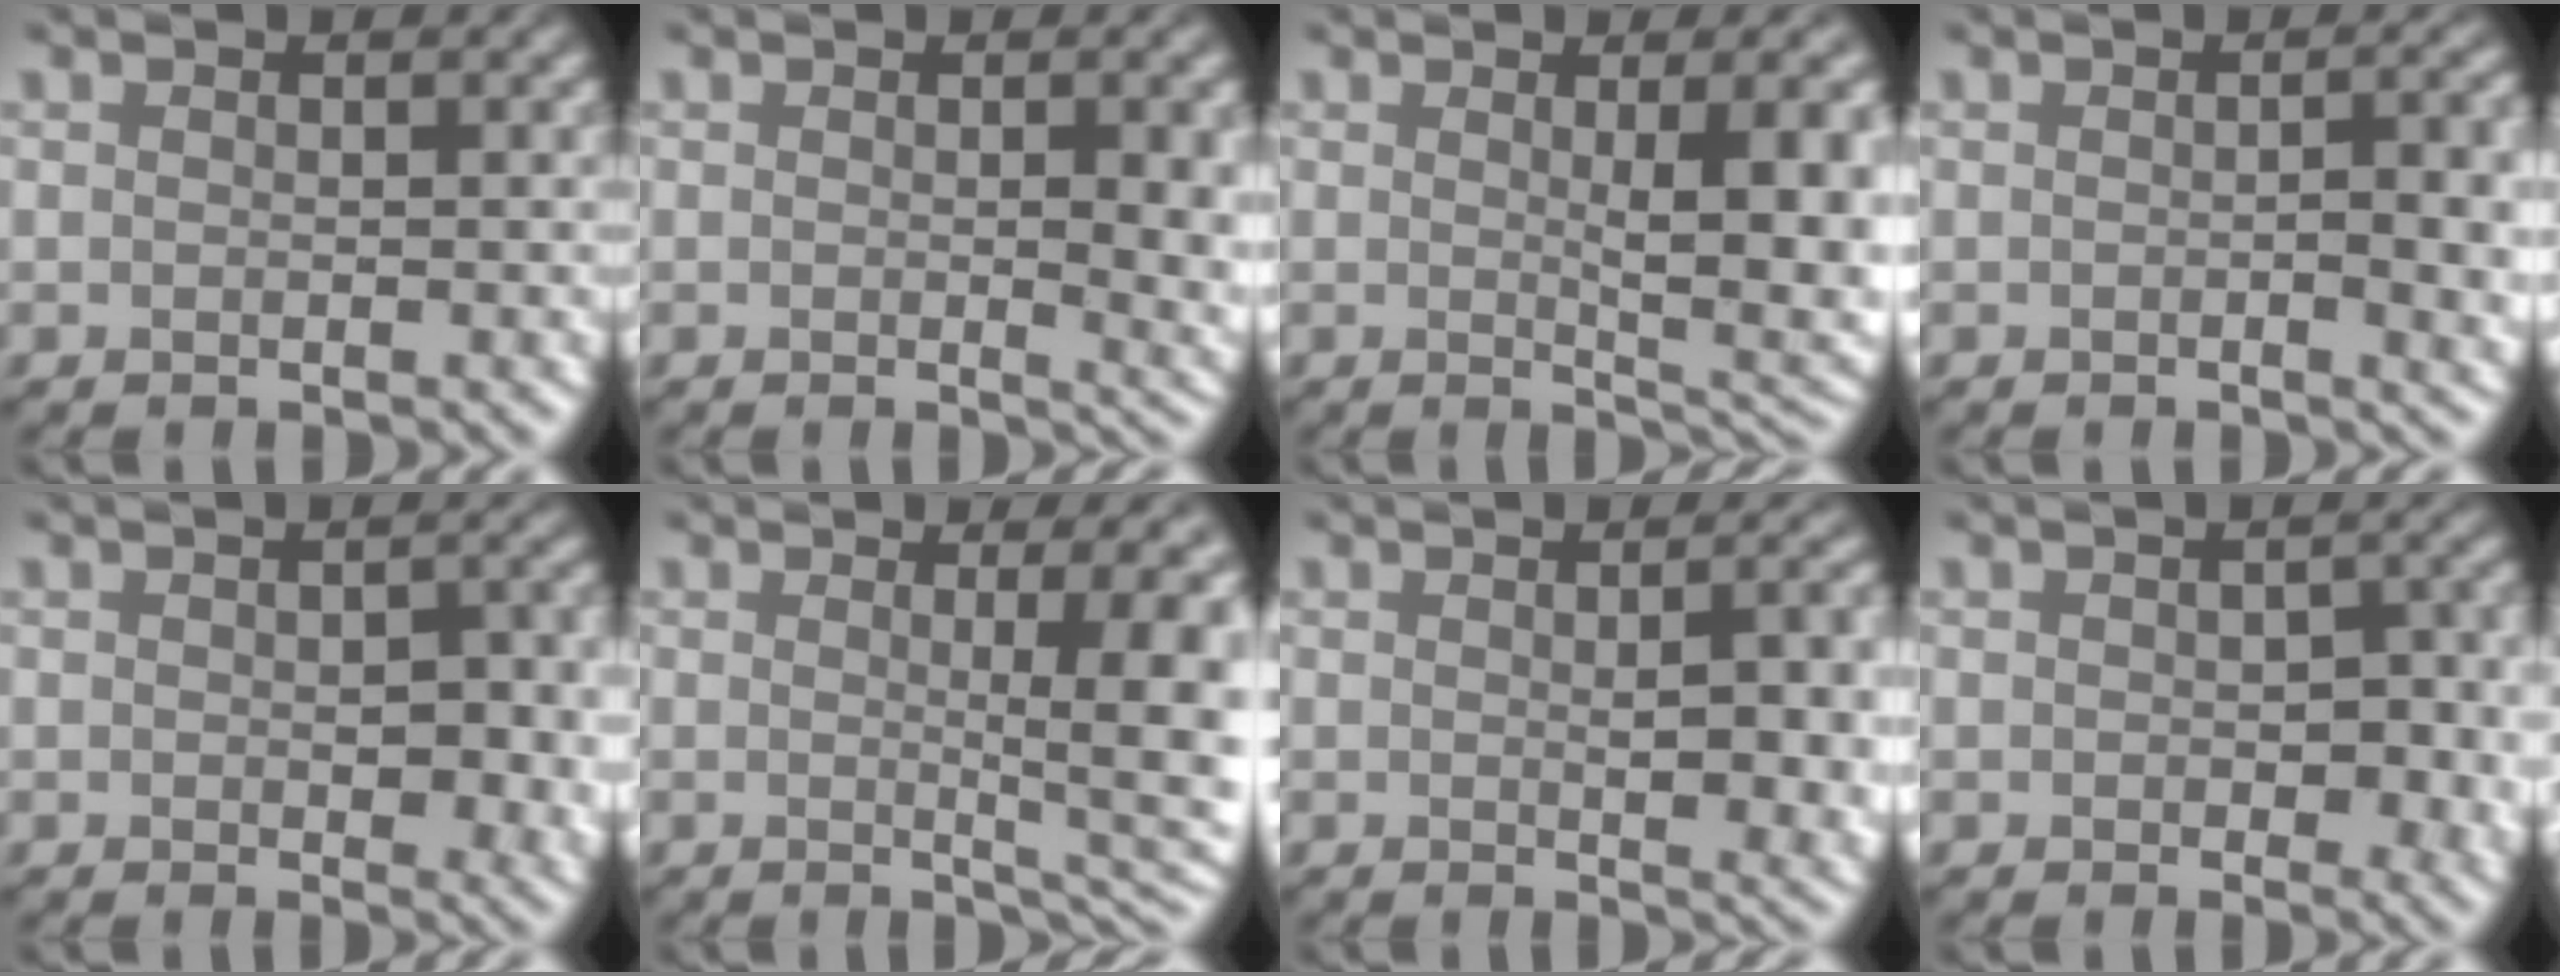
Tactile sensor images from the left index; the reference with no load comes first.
{"total": 4.1, "force": [0.1, 1.1, 3.9], "torque": [-0.048, -0.006, 0.004]}
{"total": 7.2, "force": [0.6, 2.0, 6.9], "torque": [-0.085, -0.009, 0.017]}
{"total": 4.2, "force": [-0.4, 1.2, 4.0], "torque": [-0.052, -0.004, -0.004]}
{"total": 4.3, "force": [-0.2, 2.3, 3.7], "torque": [-0.042, -0.007, 0.001]}
{"total": 7.5, "force": [0.6, 2.0, 7.2], "torque": [-0.069, -0.006, 0.011]}
{"total": 6.3, "force": [0.0, 2.1, 5.9], "torque": [-0.063, -0.007, 0.010]}
{"total": 3.3, "force": [-0.2, 2.0, 2.6], "torque": [-0.033, -0.008, -0.003]}